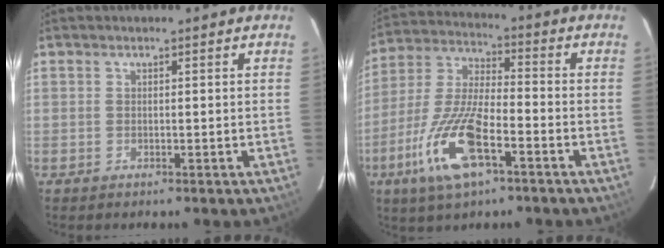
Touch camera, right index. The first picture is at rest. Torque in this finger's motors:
{"motor_torque": [1.26, -0.88, 0.82, 0.21]}